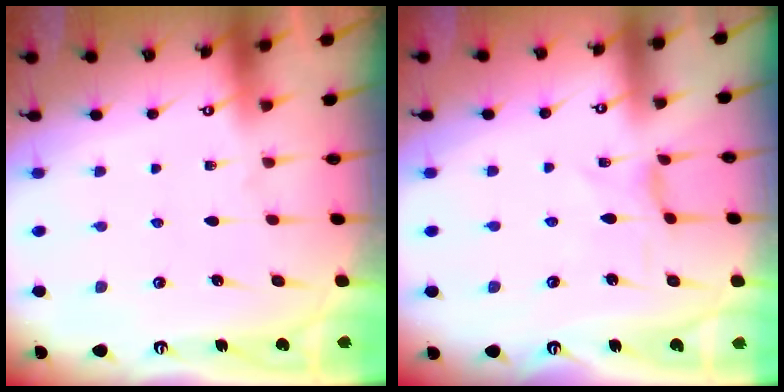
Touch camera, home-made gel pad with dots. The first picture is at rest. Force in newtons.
{"total": 0.0}